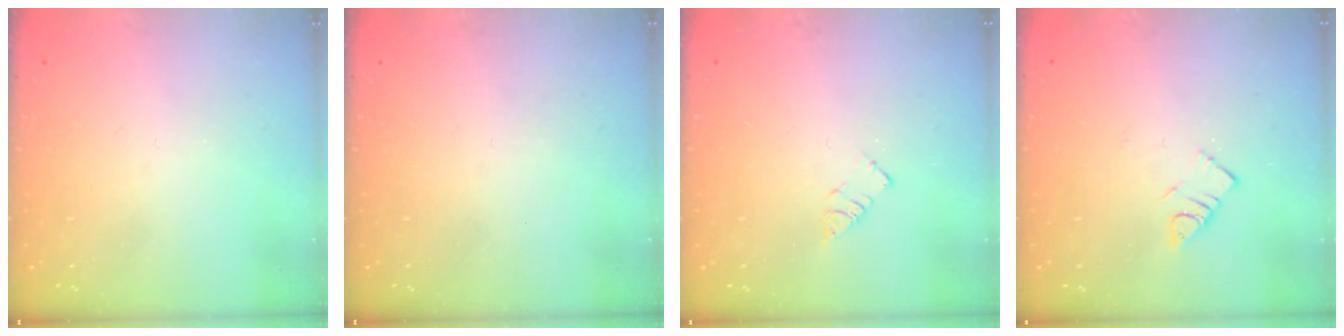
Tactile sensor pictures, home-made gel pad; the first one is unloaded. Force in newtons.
{"total": 0.0}
{"total": 3.4, "press": 3.4, "slide": 0.2}
{"total": 3.8, "press": 3.7, "slide": 0.5}